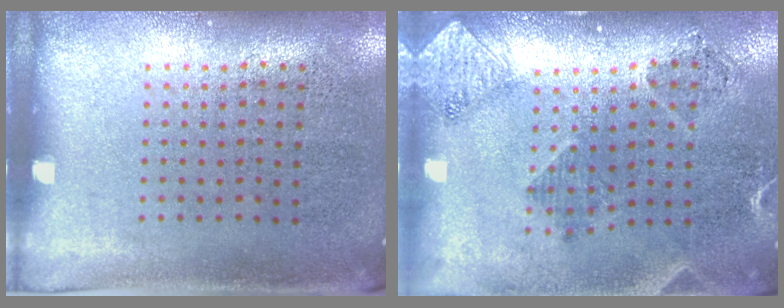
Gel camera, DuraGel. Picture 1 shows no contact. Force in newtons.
{"total": 1.5, "press": 1.4, "slide": 0.5}